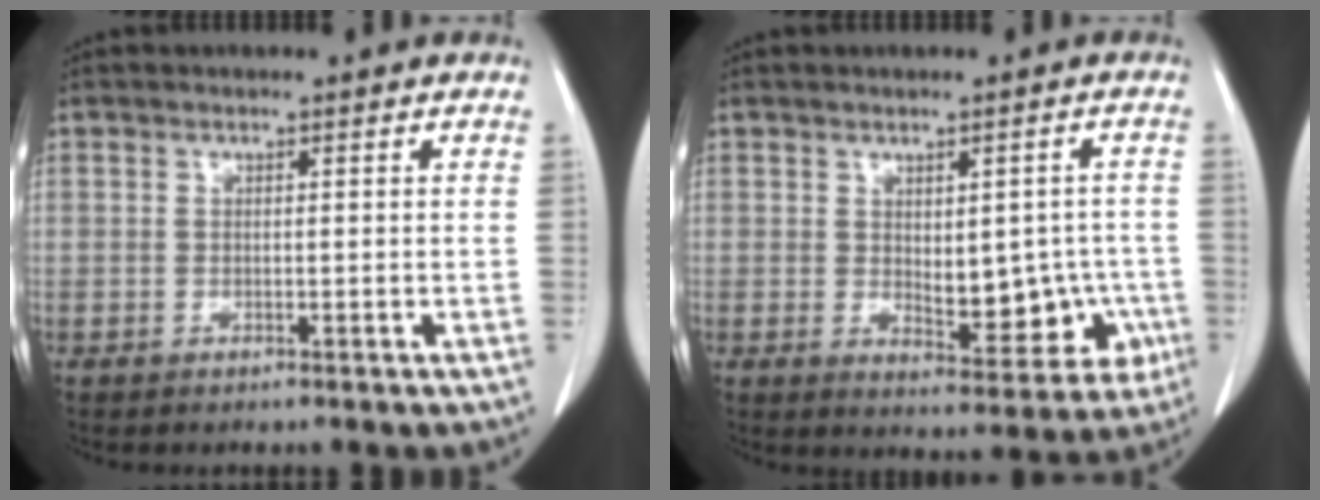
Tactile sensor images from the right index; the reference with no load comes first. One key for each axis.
{"total": 9.0, "fx": -1.1, "fy": 4.6, "fz": 7.6, "tx": -0.083, "ty": 0.007, "tz": 0.001}